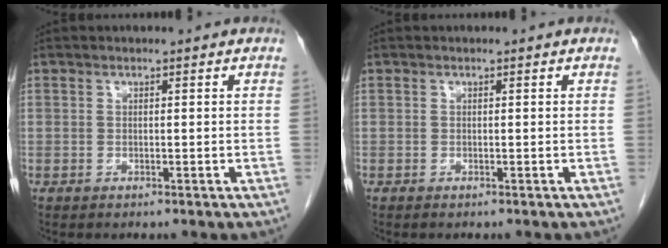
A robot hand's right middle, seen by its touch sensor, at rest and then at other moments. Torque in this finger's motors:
{"motor_torque": [-0.22, -0.09, 0.01, 0.00]}